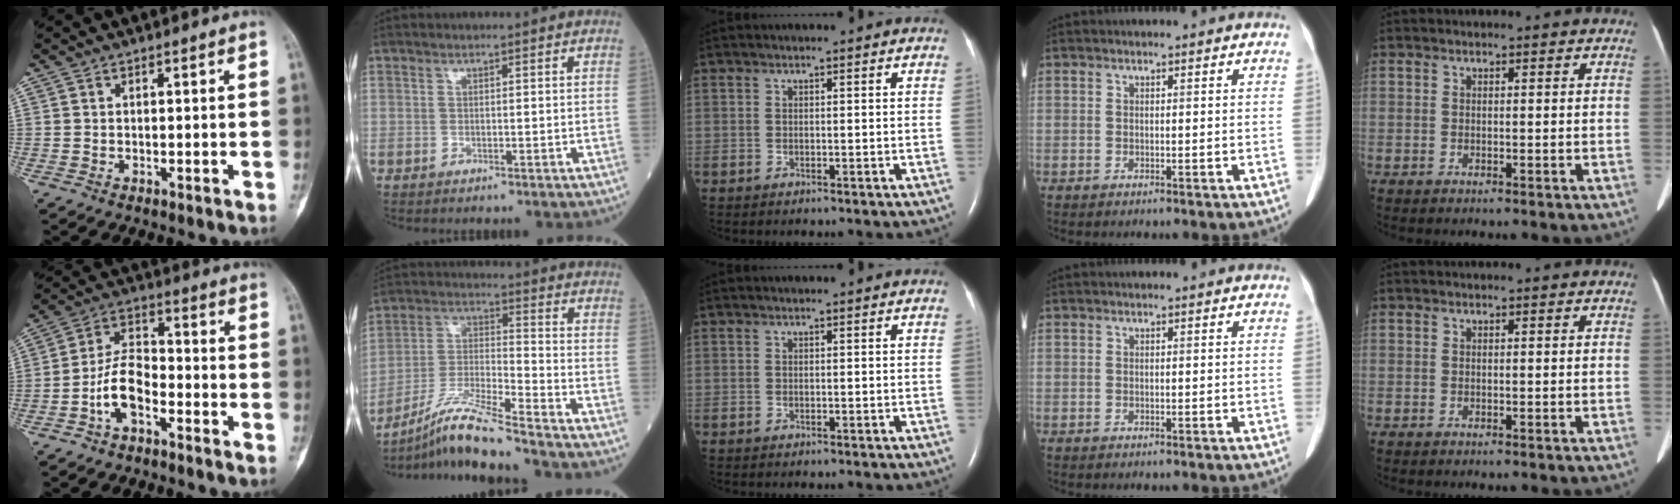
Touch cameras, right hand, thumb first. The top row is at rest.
{"thumb": {"total": 8.2, "force": [-3.7, 4.3, 6.0], "torque": [-0.110, 0.040, -0.076]}, "index": {"total": 11.9, "force": [-10.0, -1.1, 6.2], "torque": [-0.126, -0.017, -0.189]}}